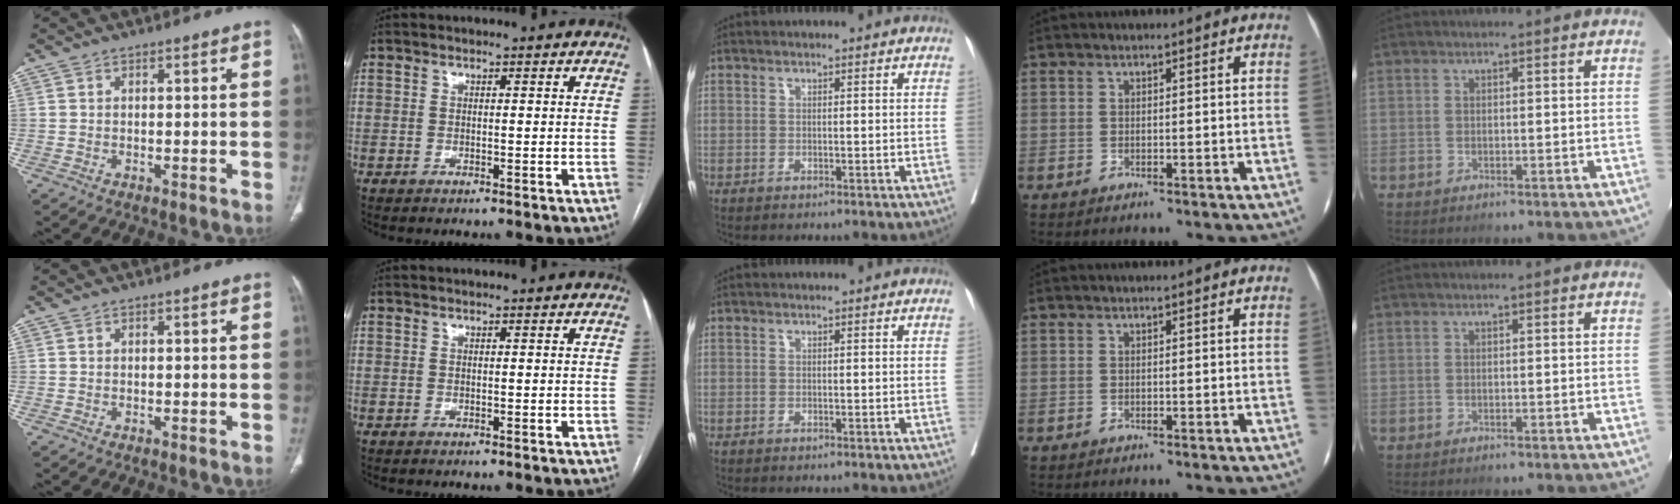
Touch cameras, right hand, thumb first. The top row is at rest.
{}